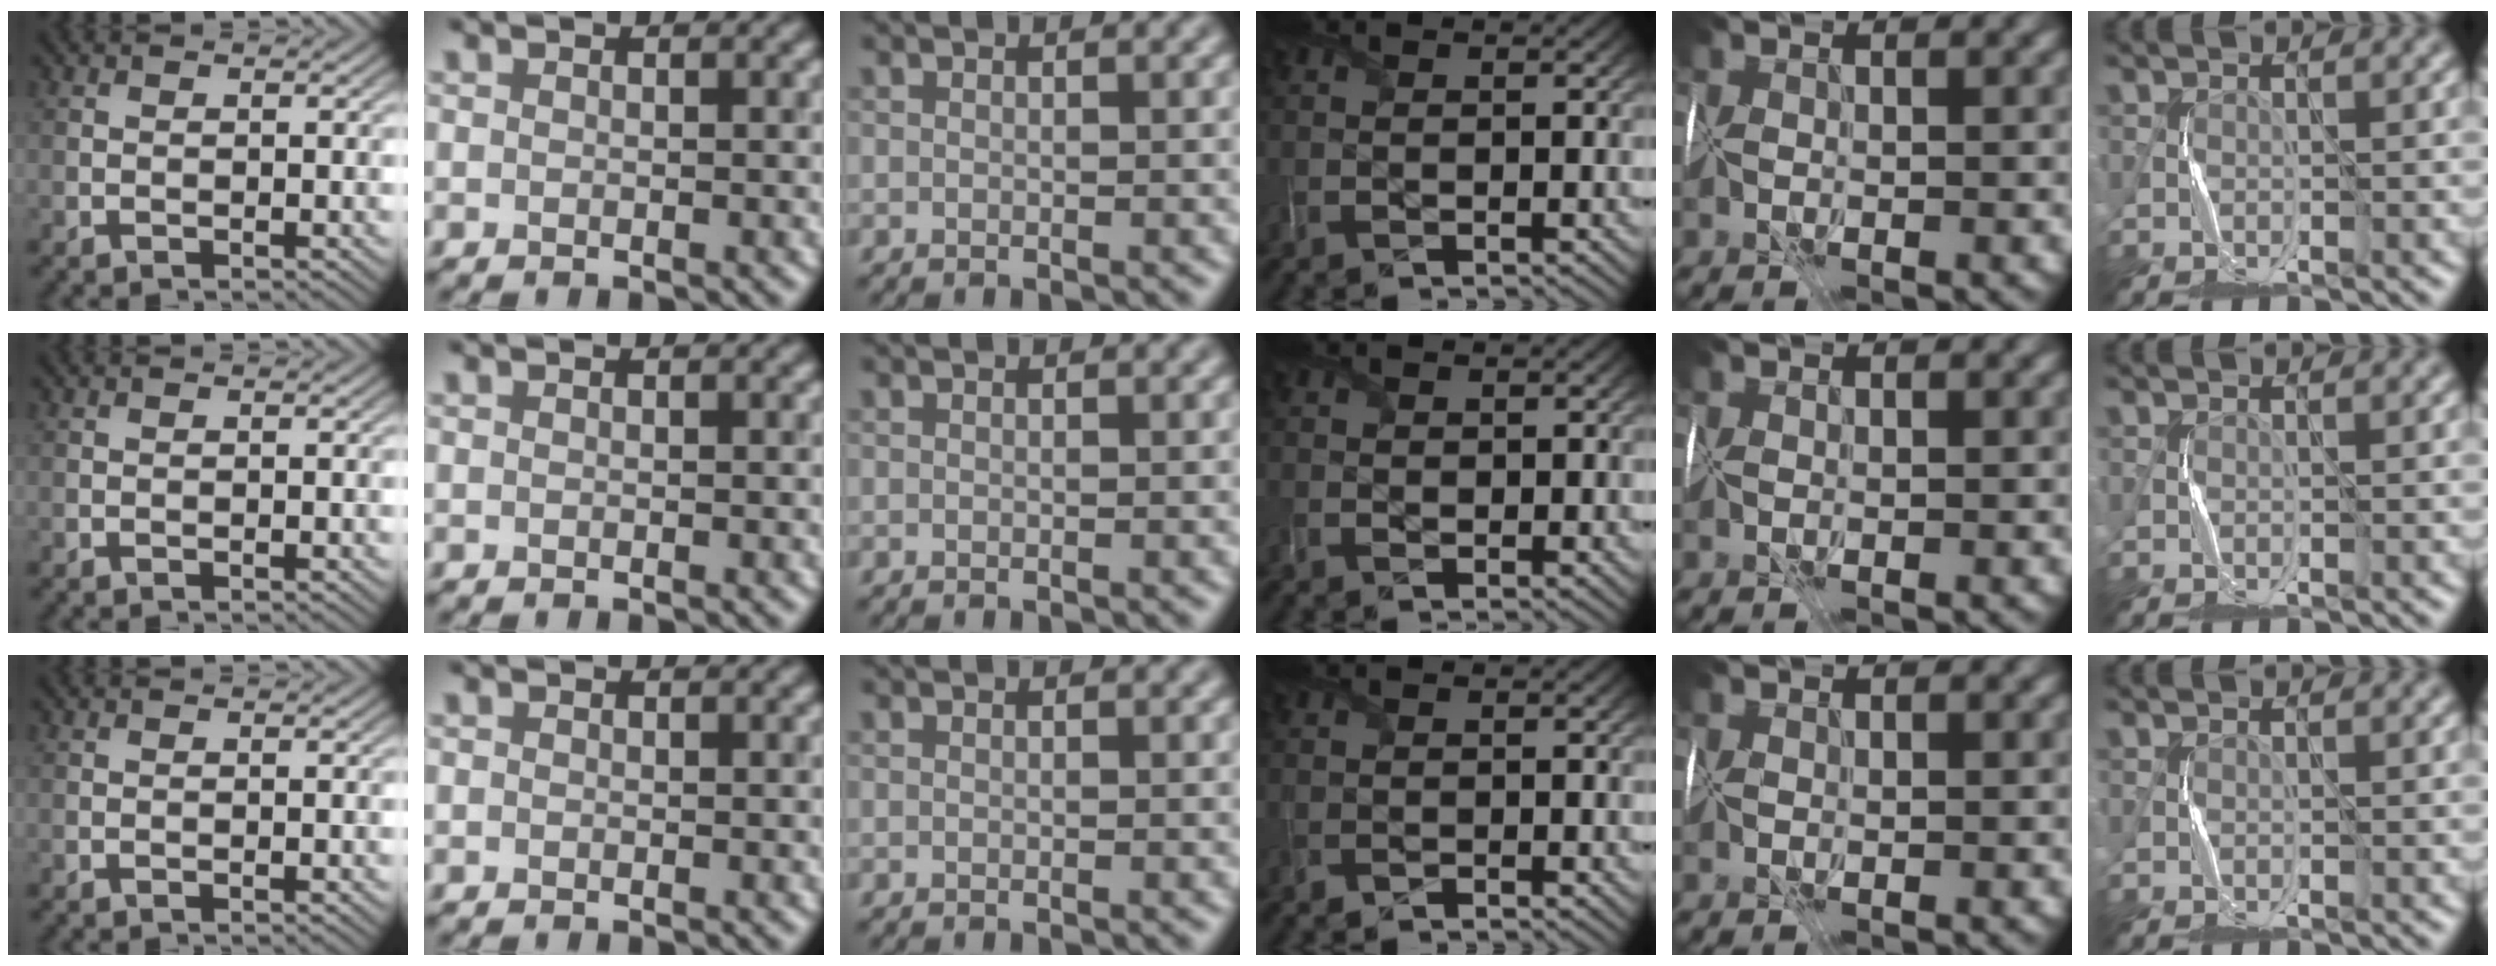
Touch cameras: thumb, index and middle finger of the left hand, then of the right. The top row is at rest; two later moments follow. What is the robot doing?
{"motion": "wrap", "object": "cellophane"}